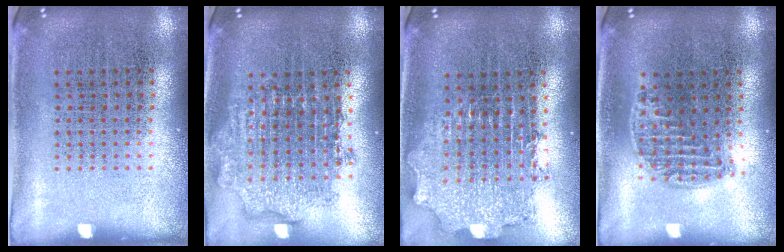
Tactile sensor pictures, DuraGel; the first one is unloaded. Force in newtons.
{"total": 1.8, "press": 1.5, "slide": 1.1}
{"total": 2.0, "press": 1.6, "slide": 1.3}
{"total": 1.2, "press": 1.1, "slide": 0.5}